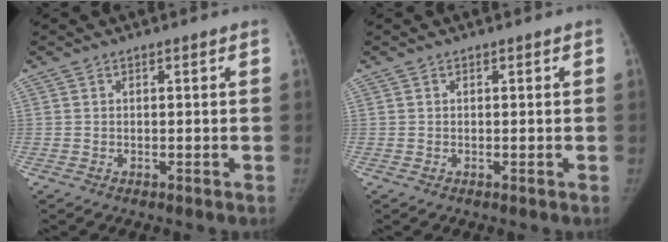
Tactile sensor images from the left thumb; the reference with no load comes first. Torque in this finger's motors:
{"motor_torque": [-0.06, 0.20, -0.15, 0.12, -0.02]}